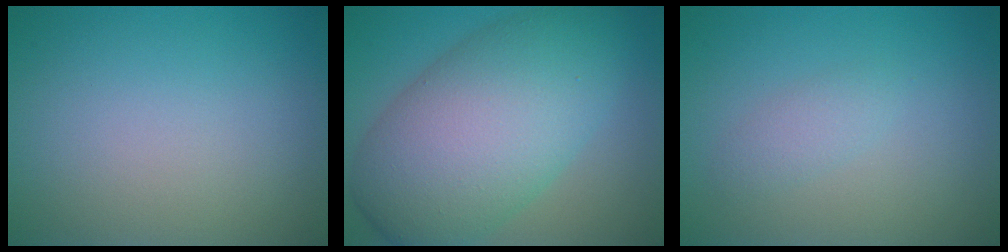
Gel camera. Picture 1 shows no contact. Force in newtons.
{"total": 11.4, "press": 11.4, "slide": 0.1}
{"total": 1.3, "press": 1.3, "slide": 0.1}